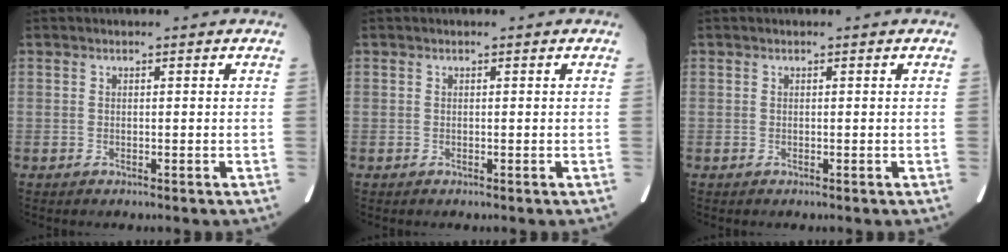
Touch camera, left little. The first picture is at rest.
{"total": 0.0}
{"total": 0.0}